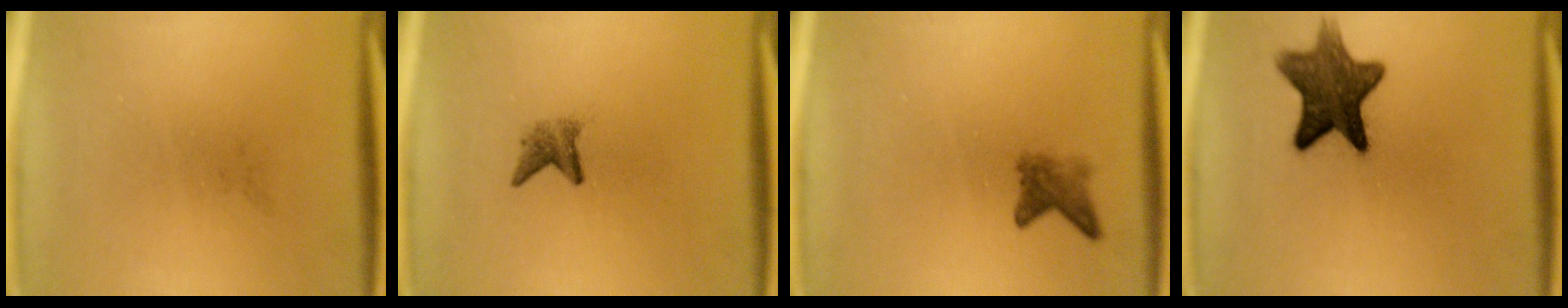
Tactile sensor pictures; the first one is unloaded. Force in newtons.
{"total": 2.0}
{"total": 2.3}
{"total": 10.7}